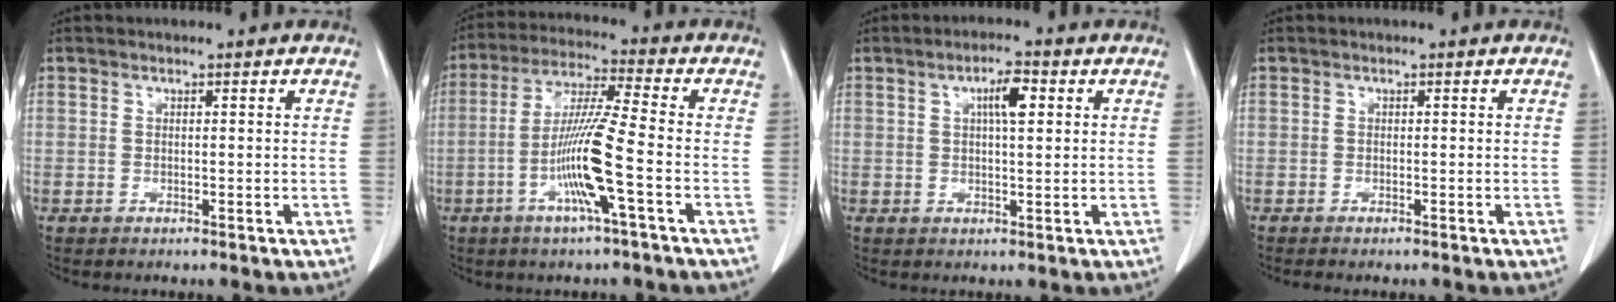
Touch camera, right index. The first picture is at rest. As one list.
[{"total": 10.8, "force": [-3.3, -0.7, 10.2], "torque": [-0.200, -0.003, -0.067]}, {"total": 4.3, "force": [1.4, 1.0, 3.9], "torque": [-0.069, 0.006, 0.023]}, {"total": 1.0, "force": [-0.8, 0.1, 0.5], "torque": [-0.011, -0.003, -0.011]}]